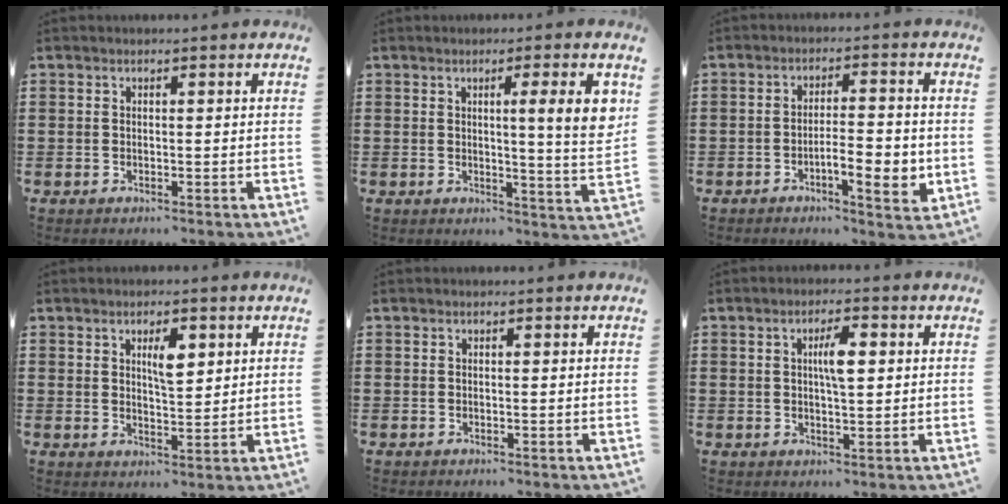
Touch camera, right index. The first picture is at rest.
{"total": 7.0, "force": [2.3, 0.1, 6.7], "torque": [-0.104, -0.013, 0.030]}
{"total": 6.2, "force": [-2.0, 1.8, 5.6], "torque": [-0.085, -0.002, -0.035]}
{"total": 4.3, "force": [1.7, 1.6, 3.6], "torque": [-0.051, 0.000, 0.021]}
{"total": 0.0}
{"total": 4.5, "force": [0.8, 1.4, 4.2], "torque": [-0.076, 0.006, 0.008]}